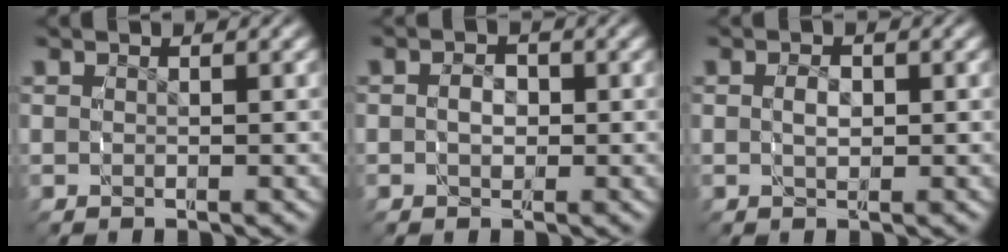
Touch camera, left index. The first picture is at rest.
{"total": 2.4, "force": [-0.5, 1.9, 1.4], "torque": [-0.040, -0.015, -0.005]}
{"total": 2.1, "force": [-0.4, 1.4, 1.5], "torque": [-0.036, -0.013, -0.002]}